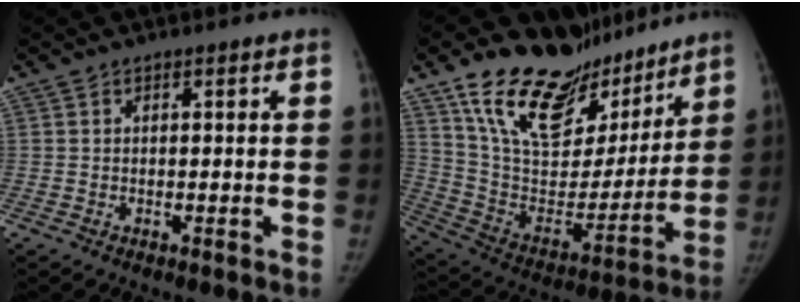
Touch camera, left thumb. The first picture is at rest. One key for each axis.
{"total": 27.1, "fx": 19.9, "fy": 12.8, "fz": 13.2, "tx": -0.173, "ty": -0.084, "tz": 0.335}